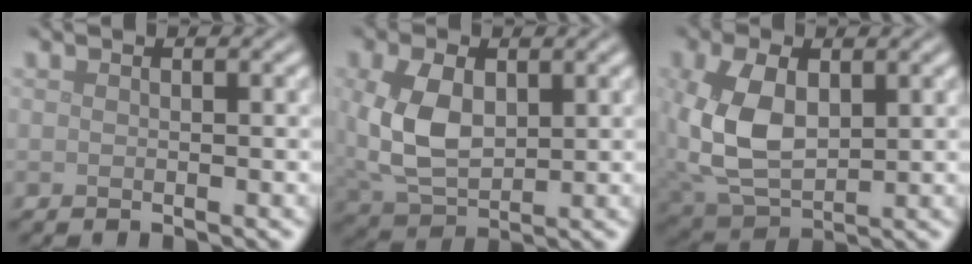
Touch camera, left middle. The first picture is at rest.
{"total": 6.8, "force": [1.1, 4.3, 5.2], "torque": [-0.125, 0.002, 0.027]}
{"total": 7.7, "force": [0.7, 4.8, 6.0], "torque": [-0.150, -0.003, 0.019]}